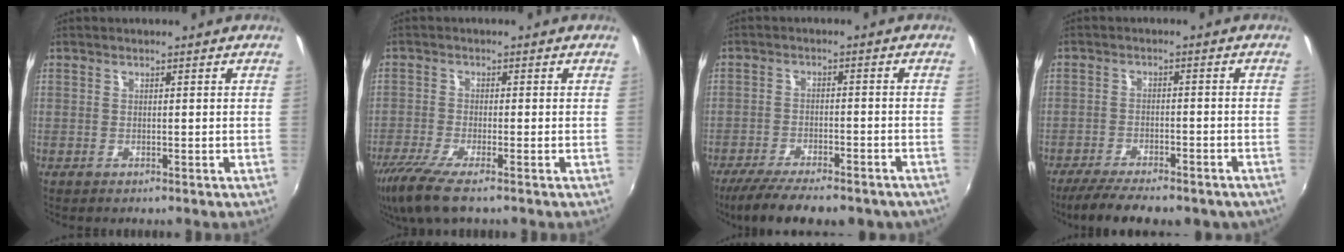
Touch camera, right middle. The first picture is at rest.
{"total": 8.3, "force": [-6.0, 0.9, 5.6], "torque": [-0.136, -0.034, -0.111]}
{"total": 16.7, "force": [-13.3, 4.8, 8.9], "torque": [-0.171, -0.035, -0.188]}
{"total": 14.6, "force": [-11.5, 4.3, 7.9], "torque": [-0.156, -0.032, -0.162]}